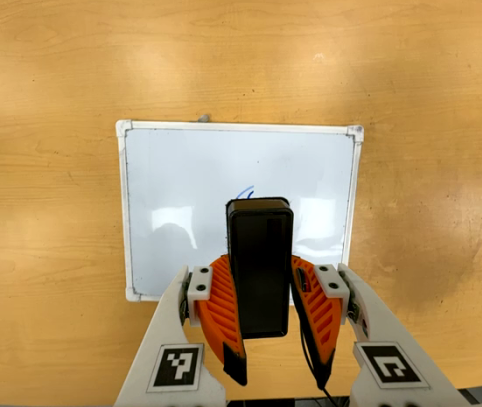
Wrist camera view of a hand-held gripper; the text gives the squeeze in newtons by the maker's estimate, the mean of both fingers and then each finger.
{"total": 5.4, "left": 5.0, "right": 5.8}